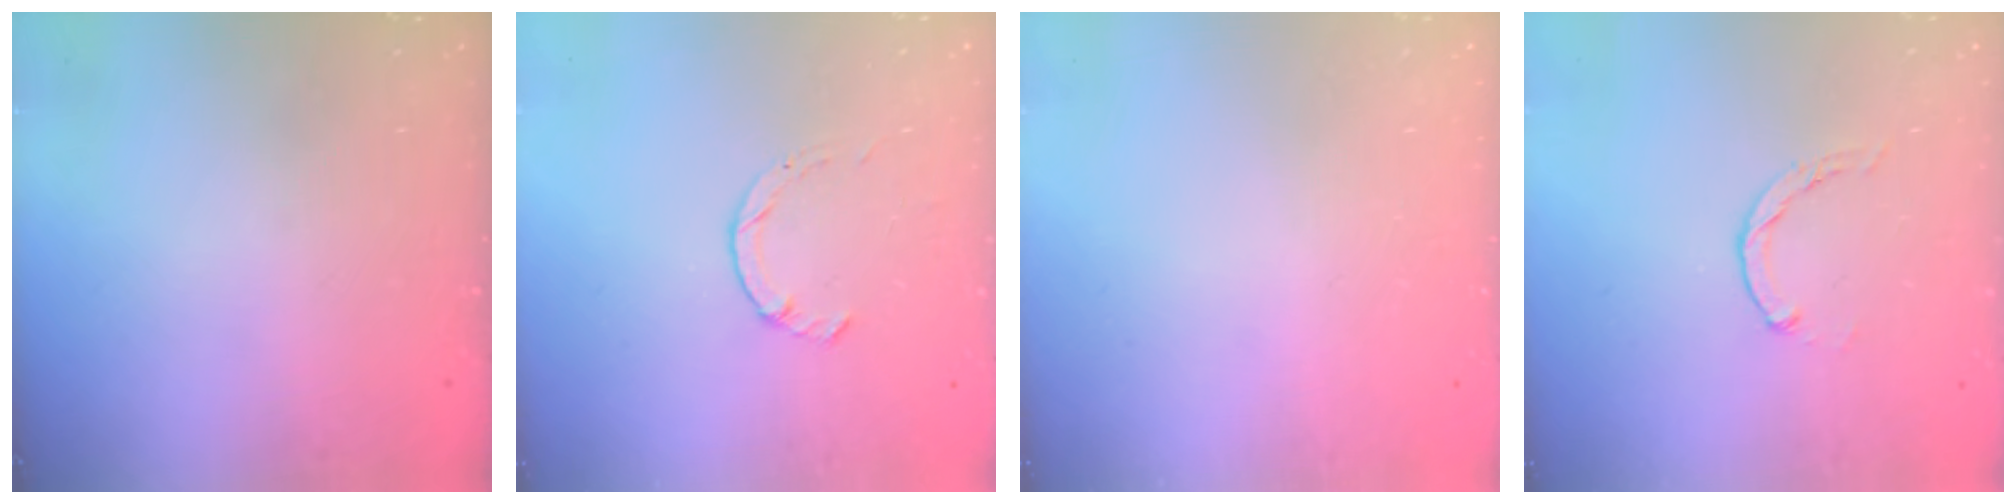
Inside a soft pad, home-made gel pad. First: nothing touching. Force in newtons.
{"total": 1.0, "press": 1.0, "slide": 0.3}
{"total": 2.6, "press": 2.6, "slide": 0.2}
{"total": 0.0}